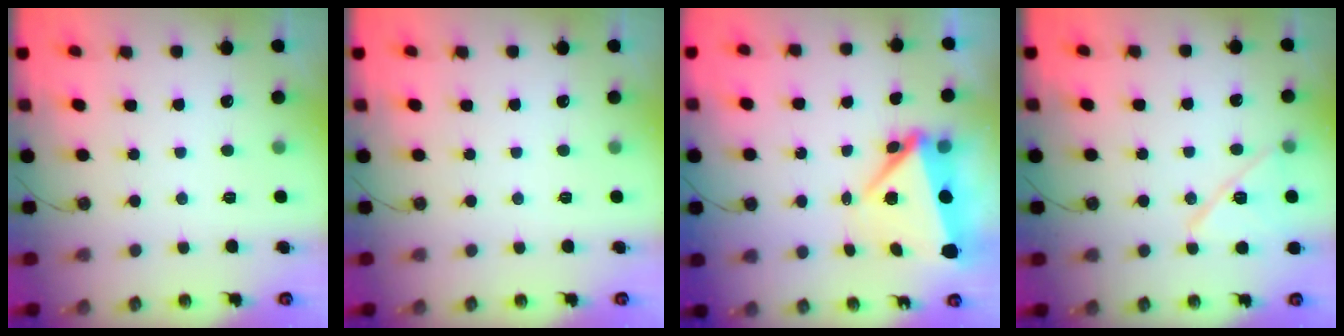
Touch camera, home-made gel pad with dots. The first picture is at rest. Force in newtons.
{"total": 0.0}
{"total": 6.5, "press": 6.4, "slide": 1.2}
{"total": 12.7, "press": 12.7, "slide": 0.7}